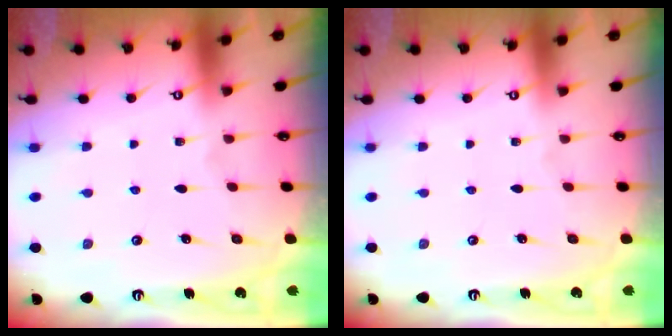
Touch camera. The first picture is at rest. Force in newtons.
{"total": 0.0}